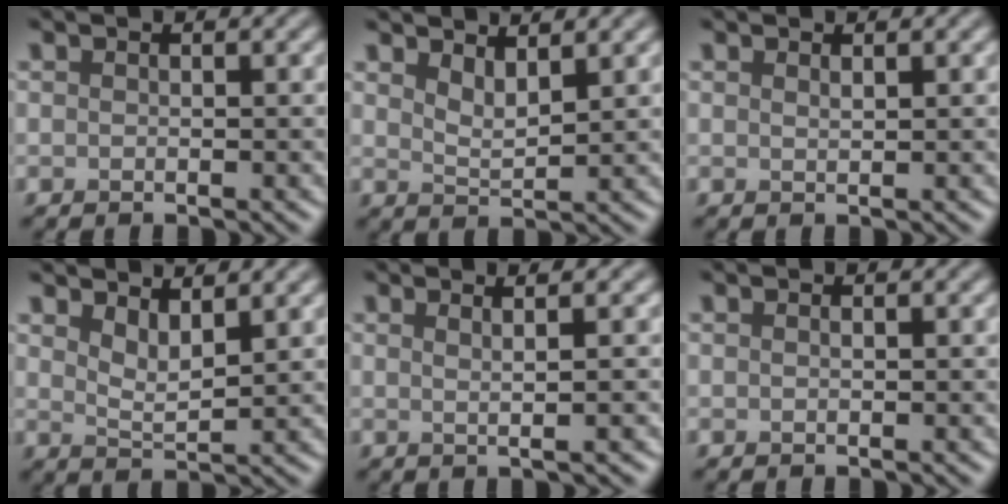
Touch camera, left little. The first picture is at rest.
{"total": 2.4, "force": [1.9, 0.6, 1.4], "torque": [-0.024, -0.007, 0.037]}
{"total": 0.6, "force": [0.5, 0.1, 0.3], "torque": [-0.003, -0.002, 0.009]}
{"total": 2.7, "force": [1.9, 0.7, 1.7], "torque": [-0.031, -0.011, 0.037]}
{"total": 3.5, "force": [1.4, 1.2, 2.9], "torque": [-0.030, 0.010, -0.012]}
{"total": 0.0}